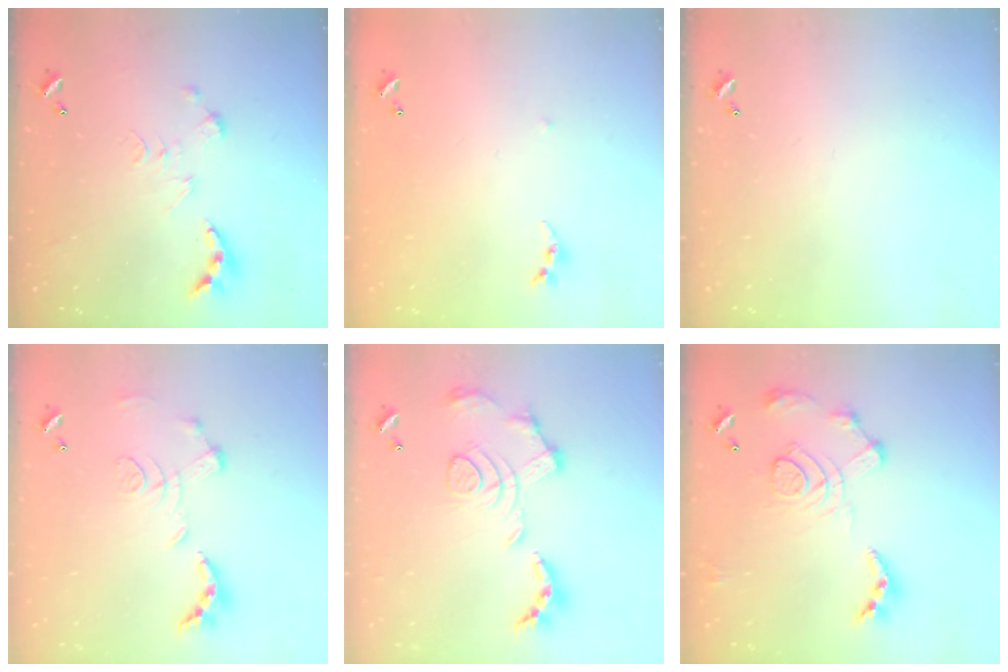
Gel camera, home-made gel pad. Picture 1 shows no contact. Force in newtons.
{"total": 5.0, "press": 5.0, "slide": 0.6}
{"total": 0.0}
{"total": 1.2, "press": 0.4, "slide": 1.1}
{"total": 1.7, "press": 1.1, "slide": 1.3}
{"total": 13.9, "press": 13.8, "slide": 1.5}